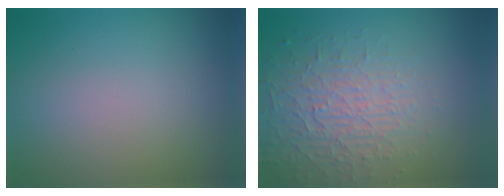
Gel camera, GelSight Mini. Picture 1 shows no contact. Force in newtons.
{"total": 4.2, "press": 3.8, "slide": 1.7}